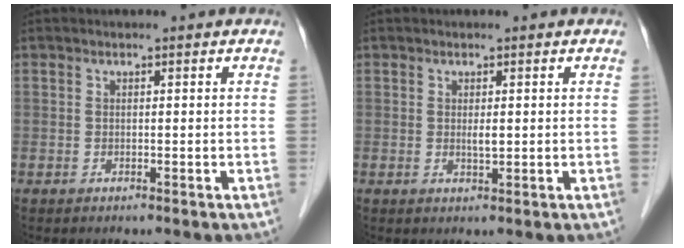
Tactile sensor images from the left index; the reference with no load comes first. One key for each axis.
{"total": 1.3, "fx": 0.2, "fy": 0.3, "fz": 1.2, "tx": -0.024, "ty": -0.003, "tz": 0.005}